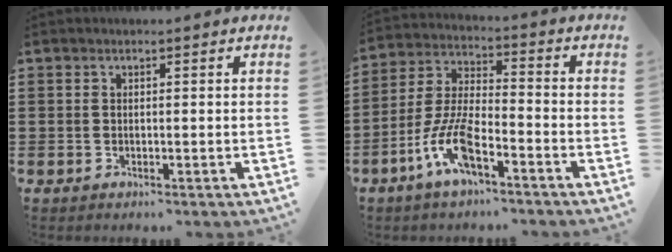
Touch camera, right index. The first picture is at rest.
{"total": 9.1, "force": [-5.1, 2.7, 7.0], "torque": [-0.169, -0.006, -0.099]}